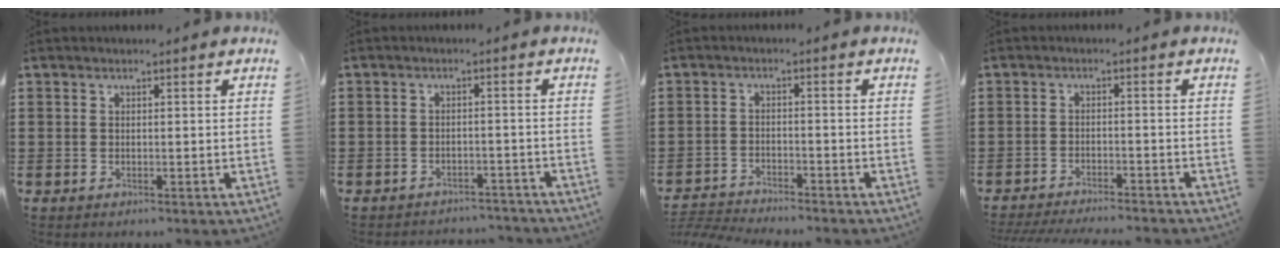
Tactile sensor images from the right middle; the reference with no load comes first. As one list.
[{"total": 2.7, "force": [-2.6, 0.4, -0.3], "torque": [-0.002, 0.003, -0.059]}, {"total": 3.4, "force": [-3.4, 0.1, 0.1], "torque": [-0.014, -0.002, -0.076]}, {"total": 3.2, "force": [-3.2, 0.0, 0.5], "torque": [-0.017, -0.003, -0.068]}]